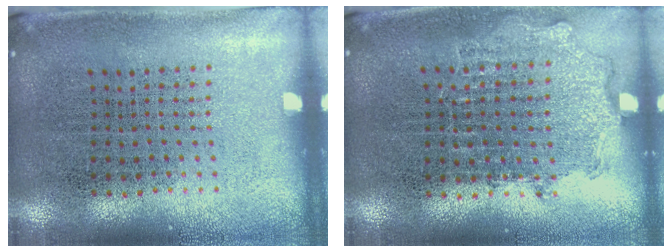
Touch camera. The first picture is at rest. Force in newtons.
{"total": 0.9, "press": 0.9, "slide": 0.3}